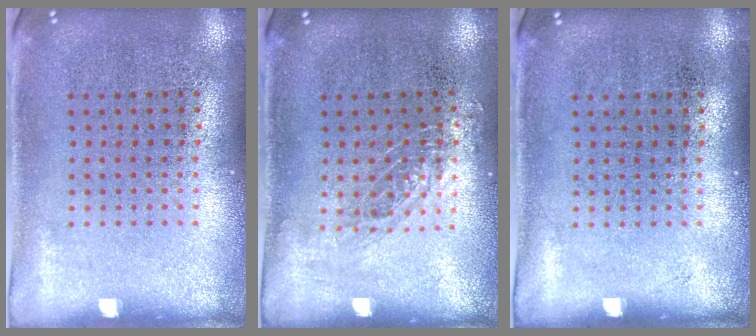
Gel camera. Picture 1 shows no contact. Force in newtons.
{"total": 0.9, "press": 0.8, "slide": 0.2}
{"total": 0.0}